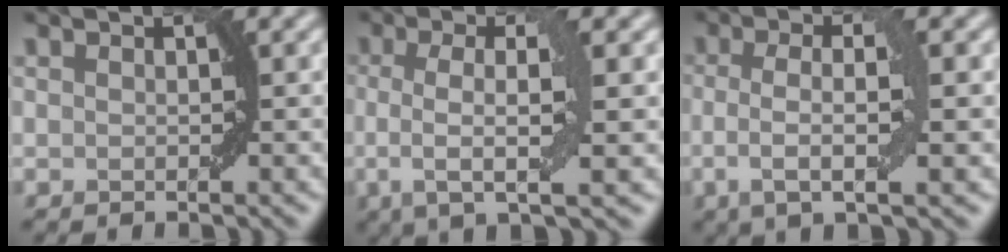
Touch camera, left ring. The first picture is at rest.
{"total": 5.3, "force": [0.0, 1.2, 5.2], "torque": [-0.091, 0.003, -0.005]}
{"total": 4.3, "force": [-0.4, 1.0, 4.2], "torque": [-0.084, -0.003, -0.009]}